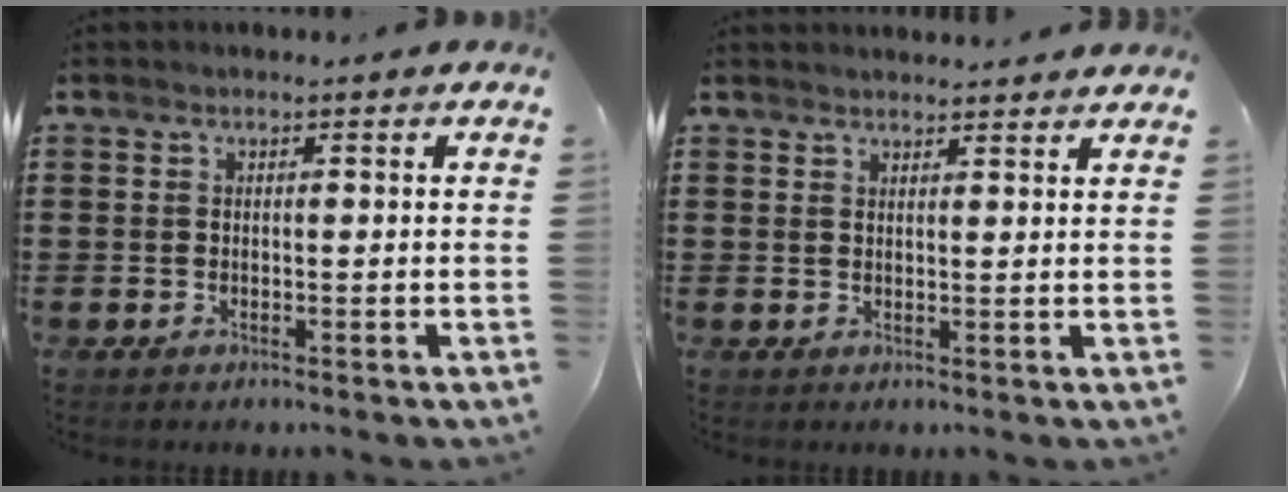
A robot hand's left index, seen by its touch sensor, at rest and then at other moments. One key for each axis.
{"total": 1.6, "fx": 1.6, "fy": 0.0, "fz": 0.1, "tx": -0.005, "ty": -0.001, "tz": 0.032}